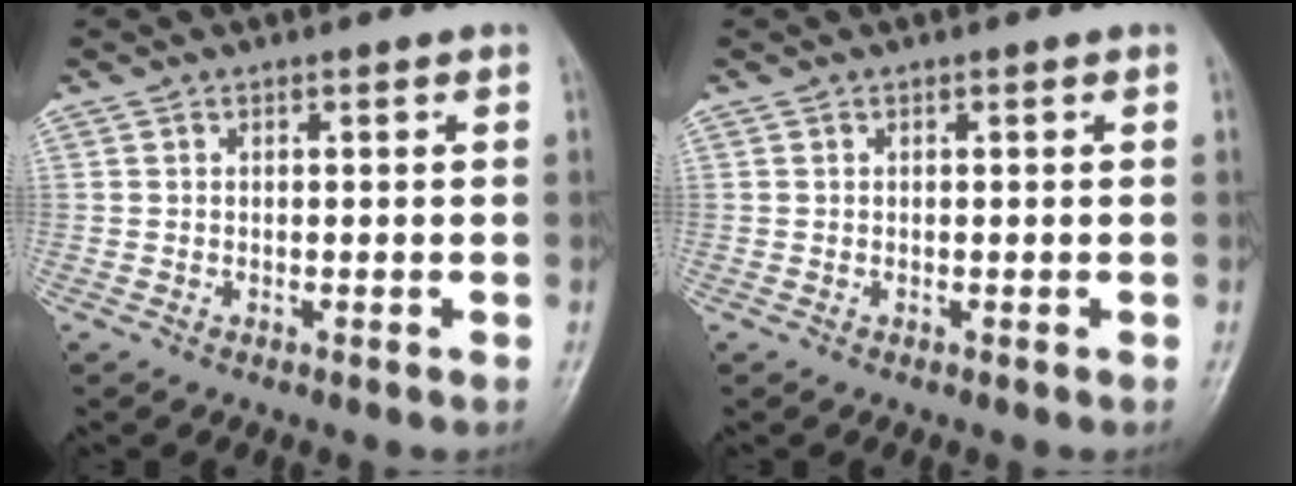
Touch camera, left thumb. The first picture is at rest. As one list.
[{"total": 0.0}]